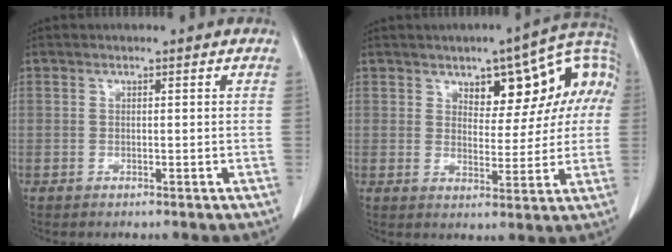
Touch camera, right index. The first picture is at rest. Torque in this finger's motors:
{"motor_torque": [0.53, 0.41, 0.22, 0.07]}